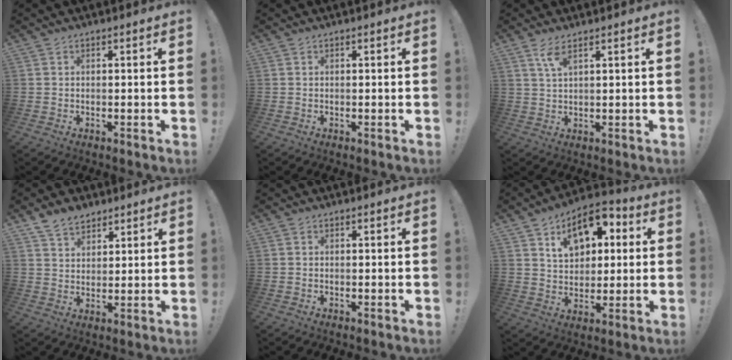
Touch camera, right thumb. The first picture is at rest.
{"total": 0.0}
{"total": 4.0, "force": [2.4, 0.7, 3.1], "torque": [-0.065, -0.005, 0.041]}
{"total": 7.1, "force": [5.3, 4.0, 2.4], "torque": [-0.047, -0.022, 0.103]}
{"total": 0.0}
{"total": 13.9, "force": [6.2, 9.0, 8.6], "torque": [-0.130, -0.022, 0.114]}